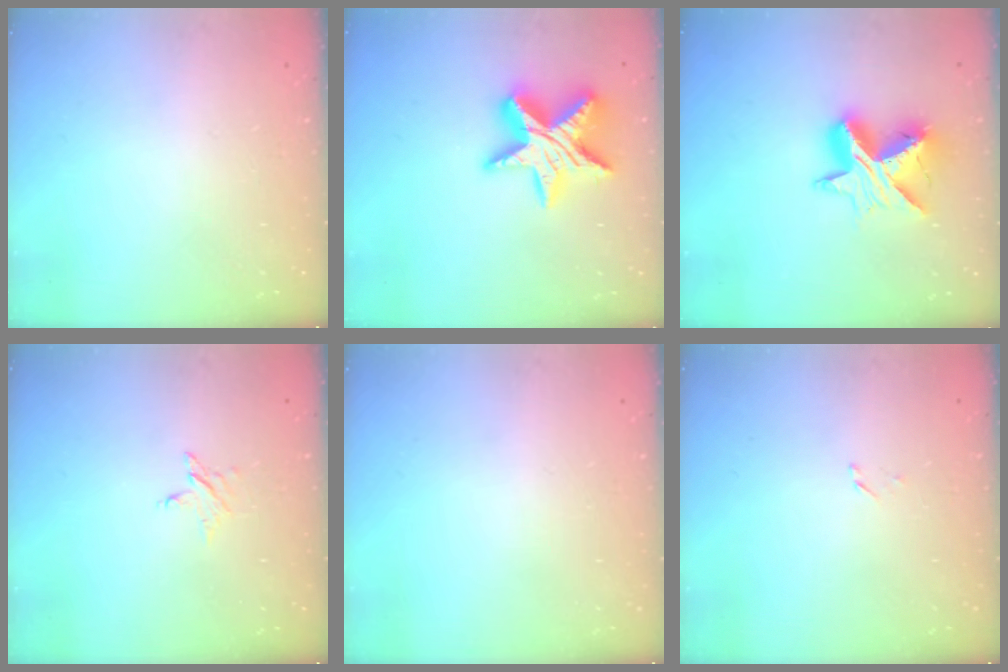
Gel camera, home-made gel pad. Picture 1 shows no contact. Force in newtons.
{"total": 17.2, "press": 17.2, "slide": 1.2}
{"total": 11.8, "press": 11.8, "slide": 1.0}
{"total": 2.8, "press": 2.8, "slide": 0.3}
{"total": 0.0}
{"total": 1.6, "press": 1.6, "slide": 0.2}